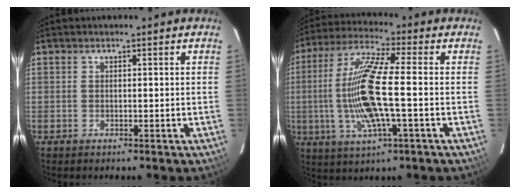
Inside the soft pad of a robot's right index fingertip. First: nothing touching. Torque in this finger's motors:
{"motor_torque": [2.14, 0.00, 0.50, 0.21]}